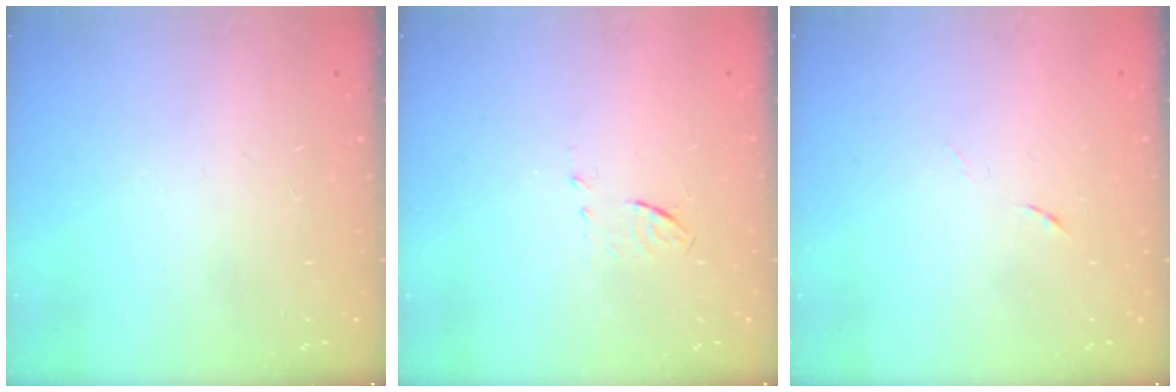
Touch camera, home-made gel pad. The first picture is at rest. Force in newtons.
{"total": 4.2, "press": 4.1, "slide": 0.9}
{"total": 4.0, "press": 3.8, "slide": 1.2}